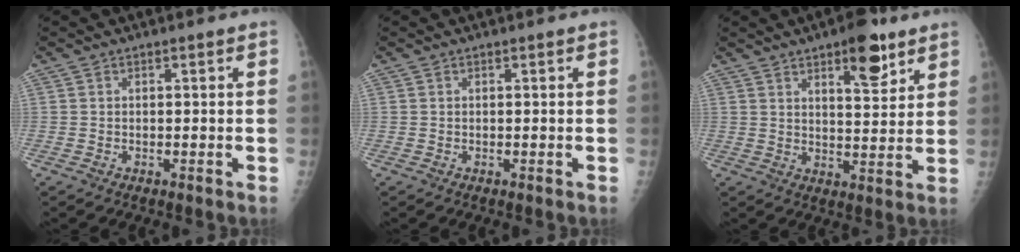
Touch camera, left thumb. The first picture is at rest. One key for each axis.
{"total": 0.0}
{"total": 9.2, "fx": 5.6, "fy": 3.4, "fz": 6.5, "tx": -0.073, "ty": -0.031, "tz": 0.080}